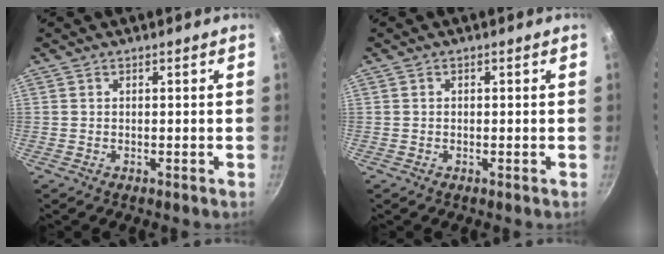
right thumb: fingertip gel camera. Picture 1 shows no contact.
{"total": 0.7, "force": [0.0, 0.5, 0.4], "torque": [-0.006, 0.004, 0.000]}